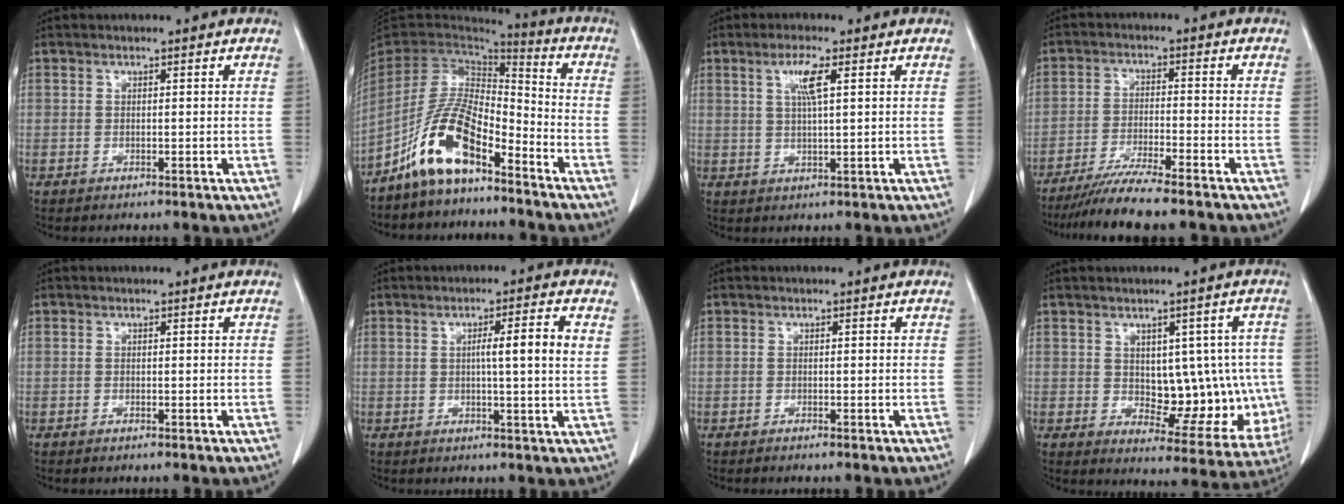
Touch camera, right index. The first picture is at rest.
{"total": 12.2, "force": [-7.7, 3.9, 8.6], "torque": [-0.185, 0.014, -0.149]}
{"total": 4.3, "force": [1.6, 0.2, 4.0], "torque": [-0.077, 0.003, 0.031]}
{"total": 8.5, "force": [-7.1, -0.6, 4.5], "torque": [-0.072, -0.026, -0.121]}
{"total": 0.0}
{"total": 4.8, "force": [1.2, -0.1, 4.6], "torque": [-0.070, 0.002, 0.015]}
{"total": 1.1, "force": [-0.9, 0.0, 0.6], "torque": [-0.011, -0.001, -0.011]}
{"total": 11.9, "force": [0.4, 6.7, 9.9], "torque": [-0.105, 0.014, 0.027]}